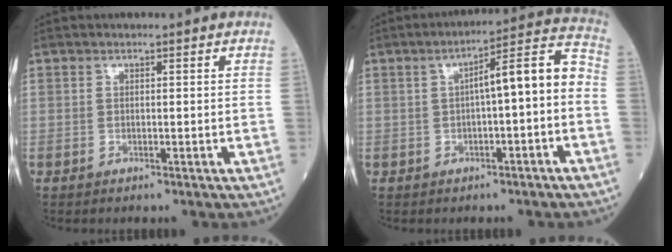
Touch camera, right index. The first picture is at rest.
{"total": 8.3, "force": [-0.6, 1.2, 8.2], "torque": [-0.113, 0.034, -0.009]}